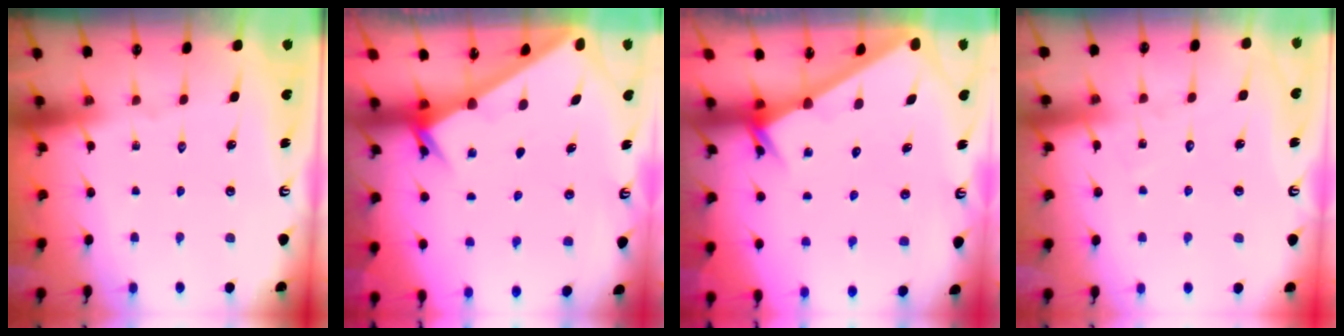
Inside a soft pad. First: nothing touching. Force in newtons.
{"total": 2.5, "press": 2.5, "slide": 0.3}
{"total": 2.4, "press": 2.4, "slide": 0.1}
{"total": 6.2, "press": 6.2, "slide": 0.6}